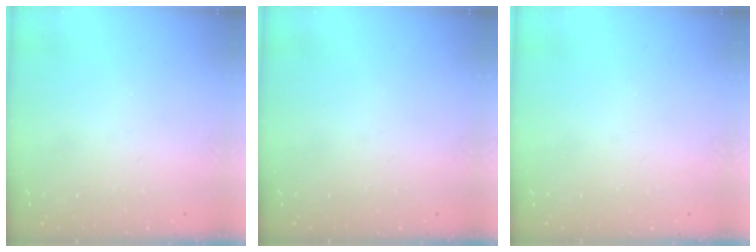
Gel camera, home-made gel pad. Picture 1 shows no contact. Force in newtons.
{"total": 0.0}
{"total": 0.0}